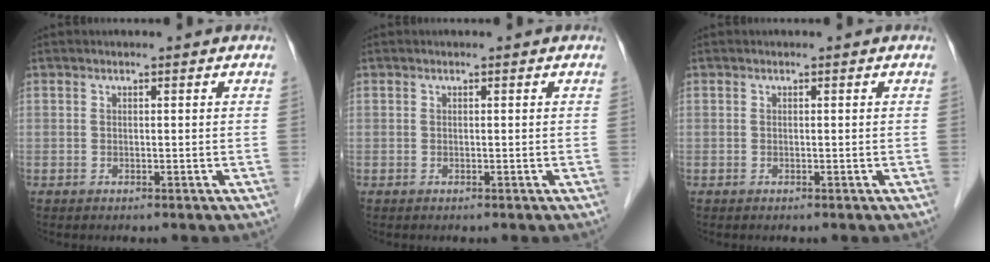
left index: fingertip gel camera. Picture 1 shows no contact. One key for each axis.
{"total": 0.0}
{"total": 0.0}